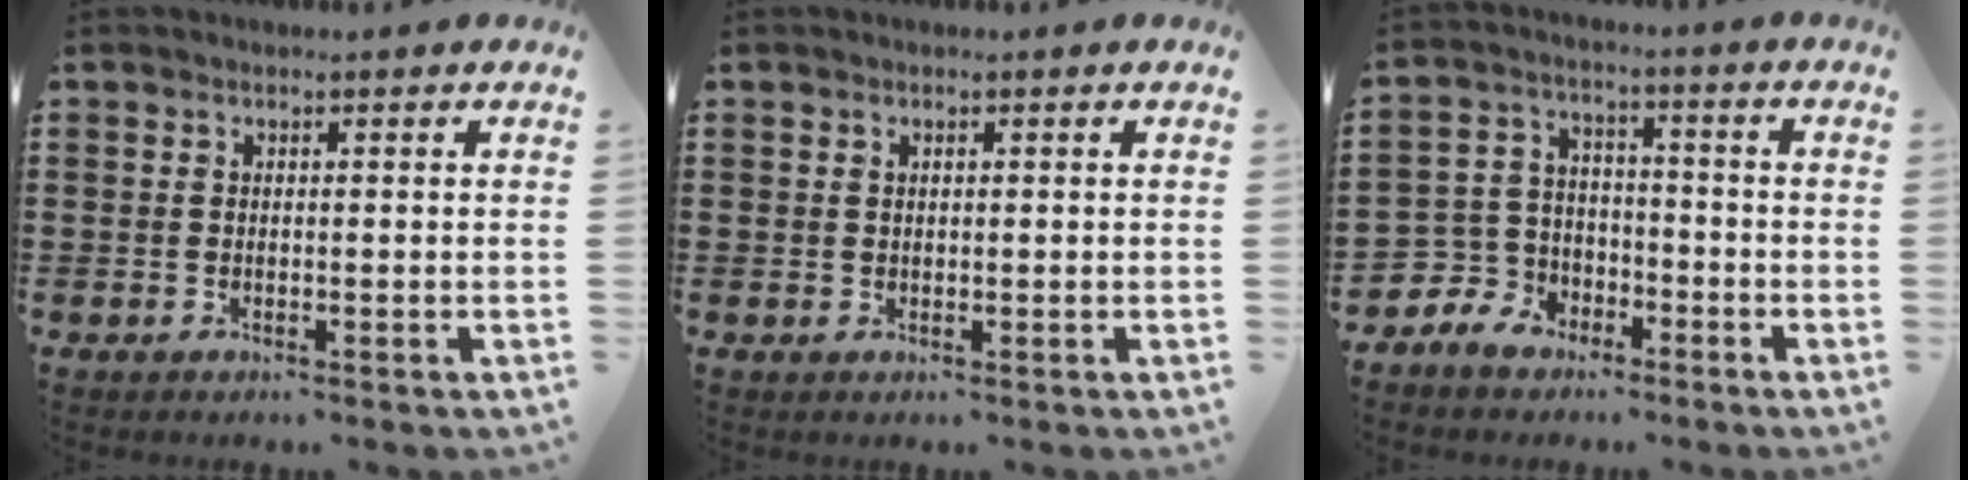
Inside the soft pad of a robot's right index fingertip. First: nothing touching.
{"total": 0.6, "force": [0.2, 0.3, 0.4], "torque": [-0.010, 0.000, 0.004]}
{"total": 5.5, "force": [-3.6, 4.2, 0.4], "torque": [-0.047, 0.004, -0.078]}